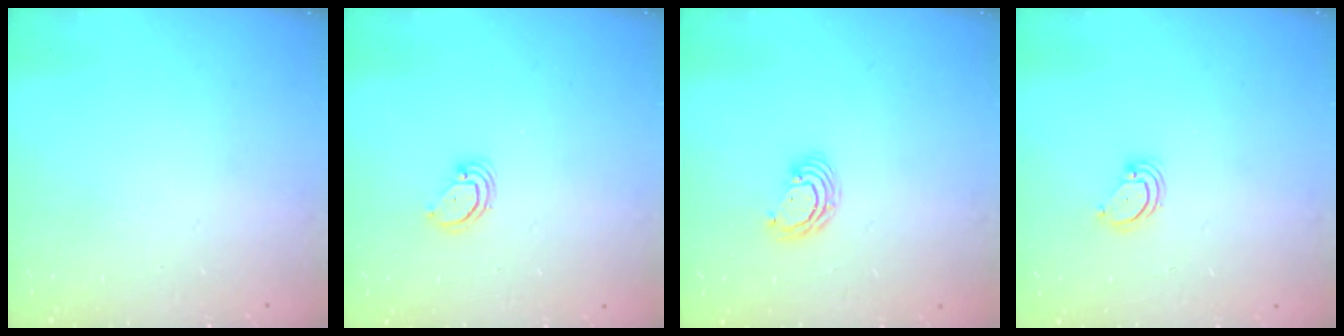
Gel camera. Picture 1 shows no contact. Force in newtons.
{"total": 3.6, "press": 3.6, "slide": 0.2}
{"total": 4.9, "press": 4.9, "slide": 0.2}
{"total": 3.4, "press": 3.3, "slide": 0.3}